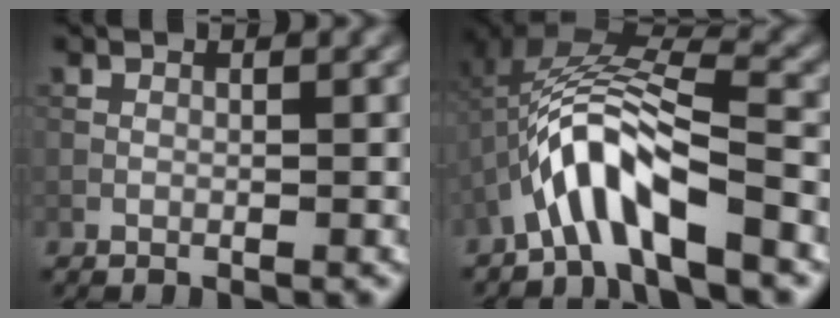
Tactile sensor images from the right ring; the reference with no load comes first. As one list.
[{"total": 7.4, "force": [-3.5, 2.3, 6.2], "torque": [-0.117, 0.017, -0.065]}]